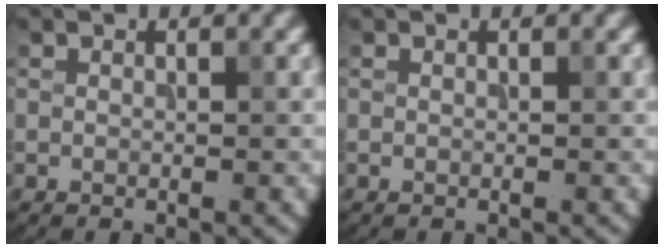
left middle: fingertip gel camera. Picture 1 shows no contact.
{"total": 0.0}